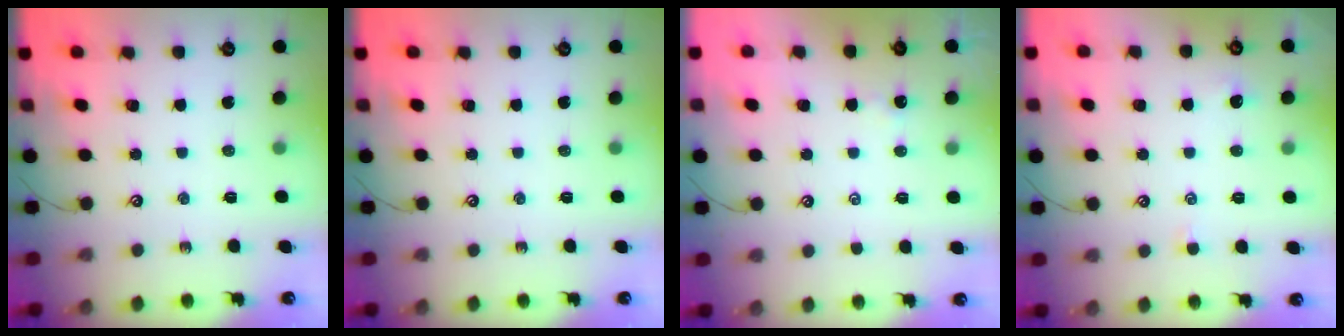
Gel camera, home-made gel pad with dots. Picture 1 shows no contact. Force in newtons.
{"total": 0.0}
{"total": 3.2, "press": 3.2, "slide": 0.1}
{"total": 2.2, "press": 2.1, "slide": 0.3}